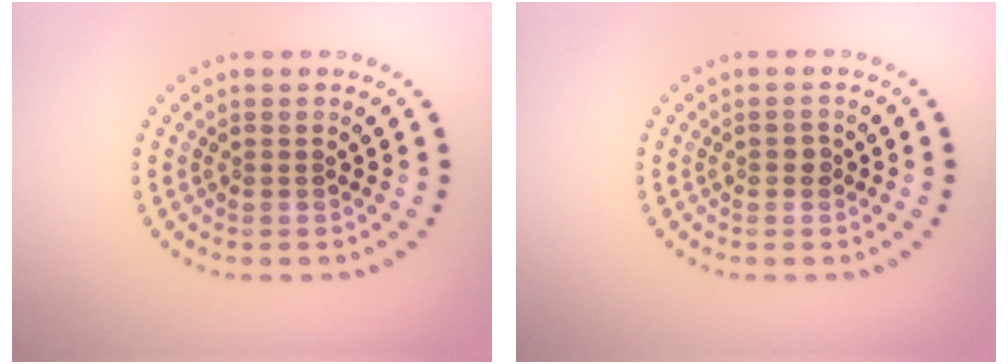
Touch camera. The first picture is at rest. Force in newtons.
{"total": 0.9, "press": 0.9, "slide": 0.0}